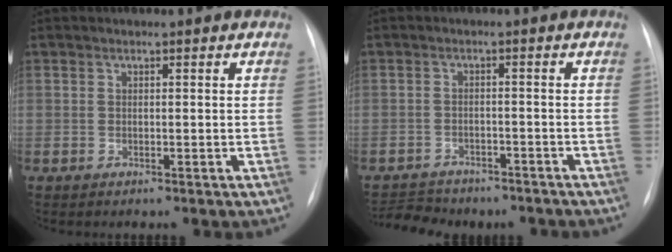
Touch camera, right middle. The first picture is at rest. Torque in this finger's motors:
{"motor_torque": [0.74, -0.91, 0.14, 0.02]}